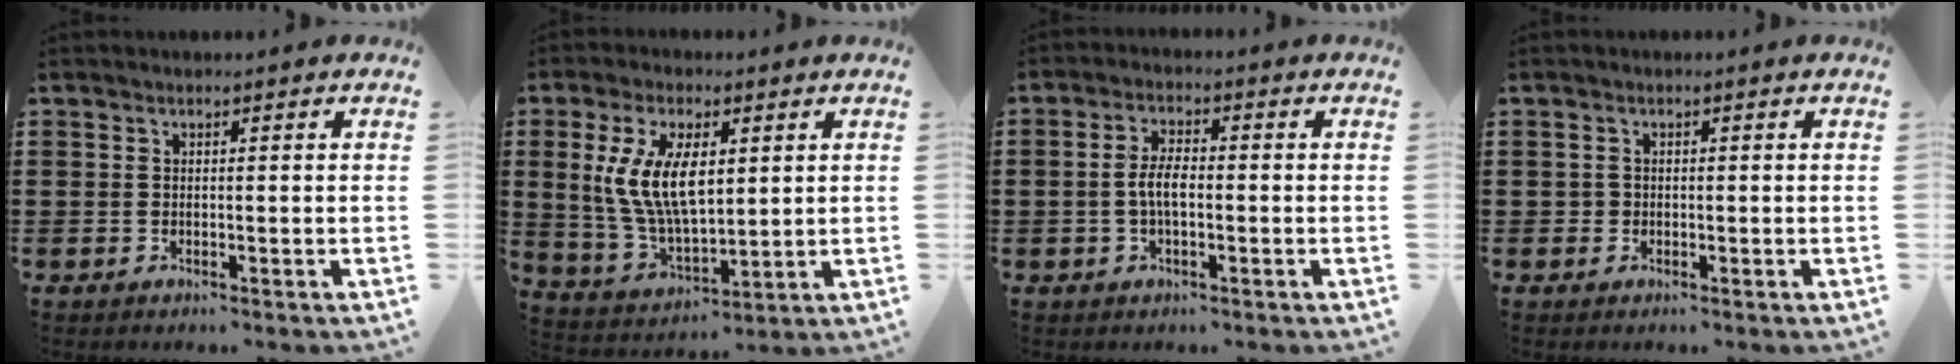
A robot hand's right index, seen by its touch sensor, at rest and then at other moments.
{"total": 10.7, "force": [2.5, 5.2, 9.1], "torque": [-0.198, 0.008, 0.042]}
{"total": 4.0, "force": [-0.6, 1.6, 3.6], "torque": [-0.080, 0.002, -0.017]}
{"total": 0.8, "force": [-0.1, 0.8, 0.0], "torque": [-0.003, 0.005, -0.004]}